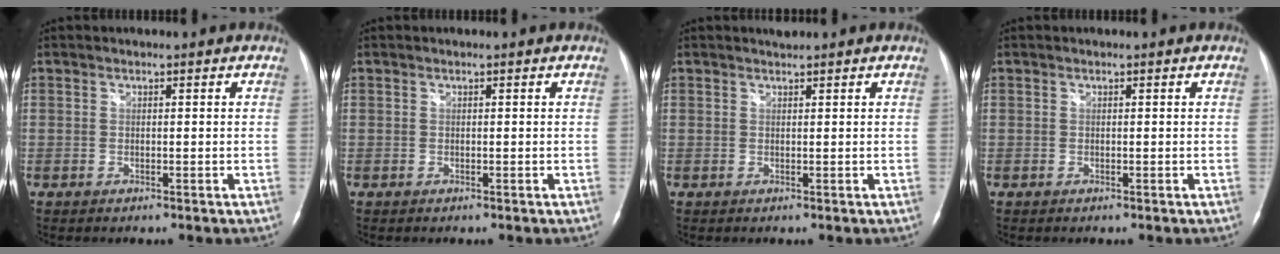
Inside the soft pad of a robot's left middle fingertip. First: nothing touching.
{"total": 0.0}
{"total": 0.7, "force": [0.7, -0.2, 0.0], "torque": [-0.009, 0.000, 0.014]}
{"total": 0.0}